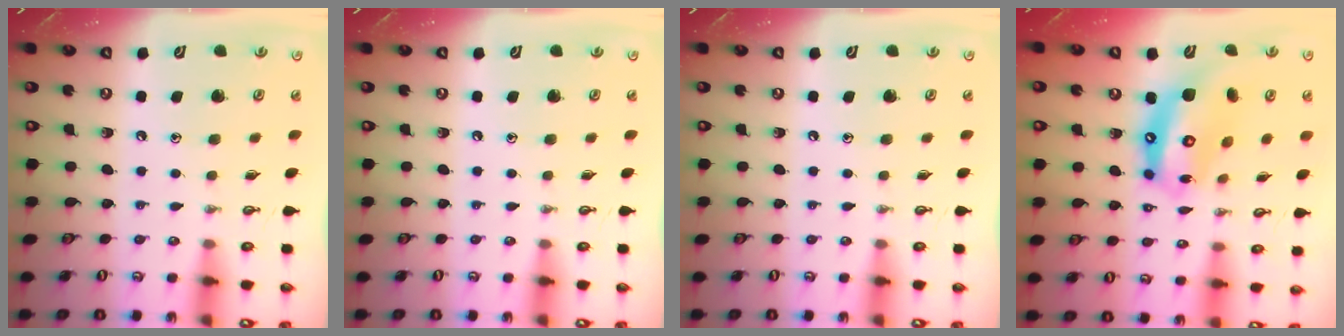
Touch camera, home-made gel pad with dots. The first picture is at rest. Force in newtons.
{"total": 0.0}
{"total": 0.0}
{"total": 15.0, "press": 14.9, "slide": 1.6}